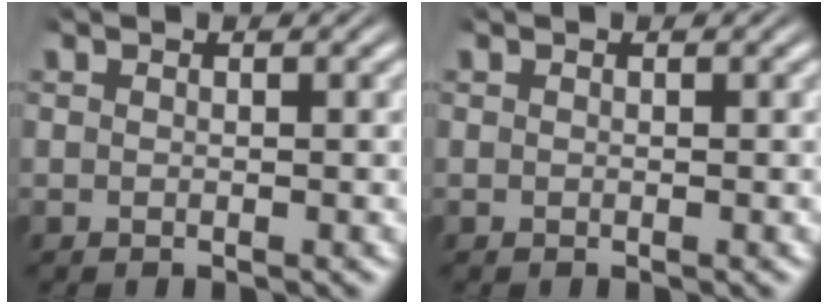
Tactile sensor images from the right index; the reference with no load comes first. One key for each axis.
{"total": 0.0}